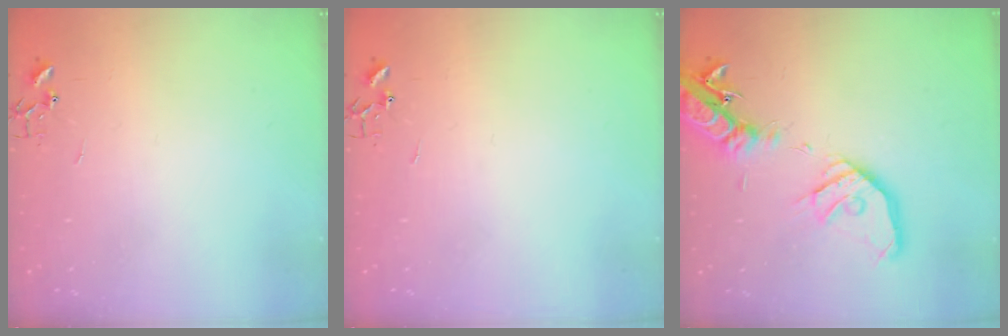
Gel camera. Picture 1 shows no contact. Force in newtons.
{"total": 0.0}
{"total": 20.7, "press": 20.4, "slide": 3.6}